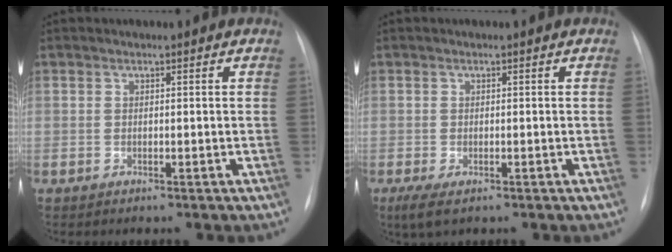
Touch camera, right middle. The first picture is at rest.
{"total": 3.6, "force": [-1.9, 1.6, 2.6], "torque": [-0.050, -0.009, -0.026]}